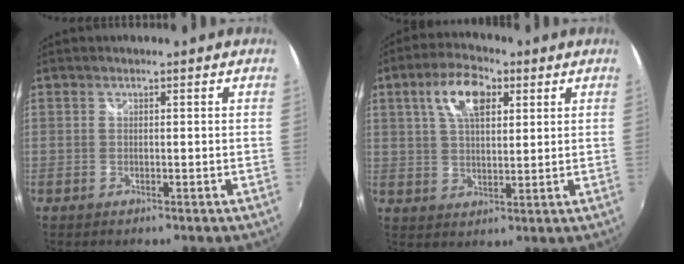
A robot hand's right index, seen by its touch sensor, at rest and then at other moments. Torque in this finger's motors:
{"motor_torque": [0.26, 0.22, 0.45, 0.12]}